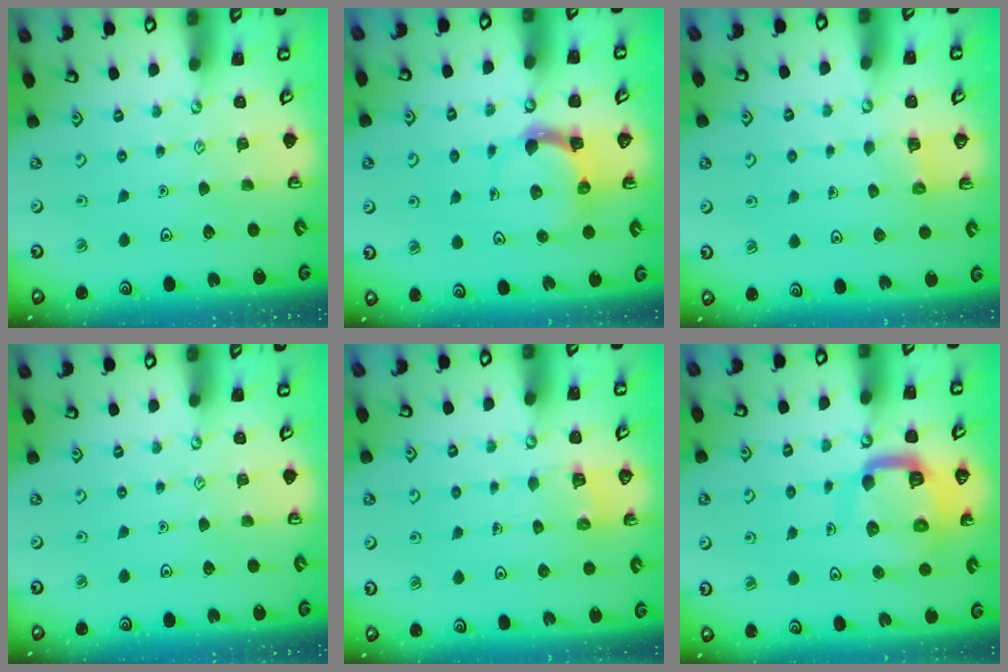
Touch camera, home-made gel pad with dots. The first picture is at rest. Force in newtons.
{"total": 4.8, "press": 4.8, "slide": 0.6}
{"total": 2.5, "press": 2.5, "slide": 0.1}
{"total": 0.0}
{"total": 2.5, "press": 2.5, "slide": 0.1}
{"total": 13.0, "press": 13.0, "slide": 1.3}